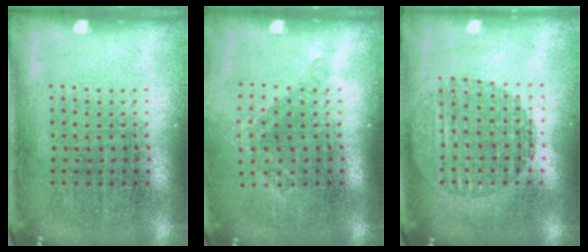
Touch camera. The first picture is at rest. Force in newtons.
{"total": 1.2, "press": 0.9, "slide": 0.7}
{"total": 1.7, "press": 1.5, "slide": 0.8}